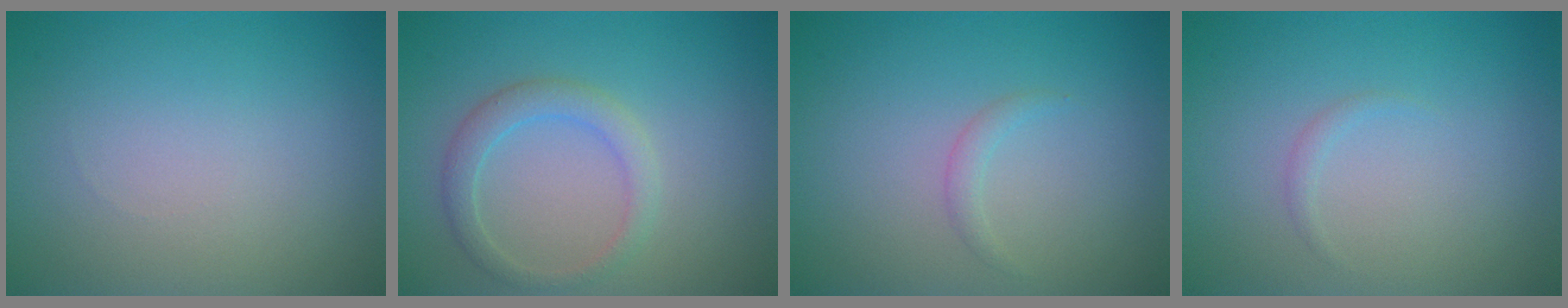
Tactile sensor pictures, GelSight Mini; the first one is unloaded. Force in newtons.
{"total": 2.3, "press": 2.3, "slide": 0.2}
{"total": 0.9, "press": 0.9, "slide": 0.1}
{"total": 0.6, "press": 0.5, "slide": 0.1}